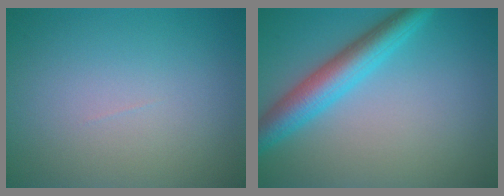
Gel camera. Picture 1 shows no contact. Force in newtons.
{"total": 5.0, "press": 5.0, "slide": 0.2}